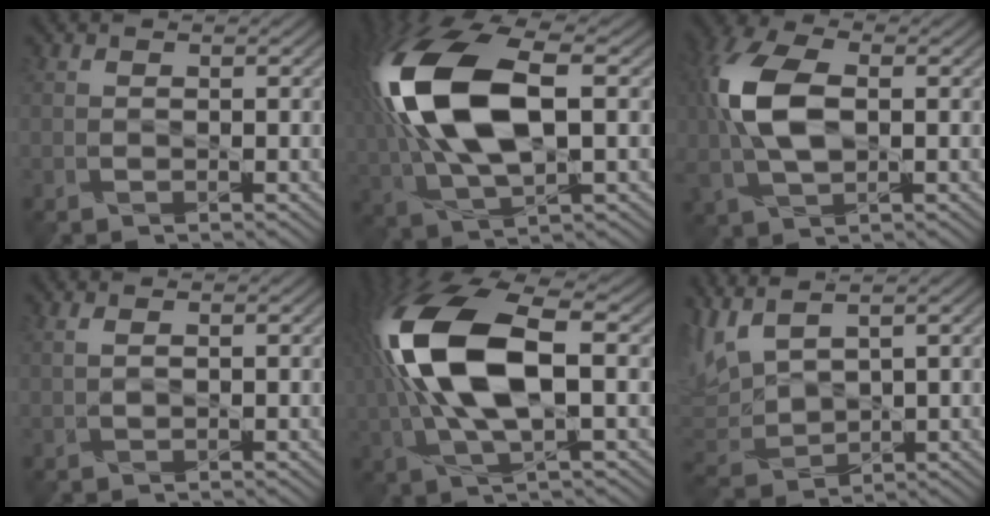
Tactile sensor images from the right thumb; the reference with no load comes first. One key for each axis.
{"total": 17.0, "fx": 1.8, "fy": 8.3, "fz": 14.7, "tx": -0.342, "ty": 0.013, "tz": 0.026}
{"total": 10.1, "fx": 0.7, "fy": 5.4, "fz": 8.5, "tx": -0.212, "ty": 0.011, "tz": 0.006}
{"total": 1.1, "fx": 0.6, "fy": 0.2, "fz": 0.9, "tx": -0.026, "ty": 0.002, "tz": 0.014}
{"total": 15.3, "fx": 1.0, "fy": 6.8, "fz": 13.7, "tx": -0.333, "ty": 0.016, "tz": 0.017}
{"total": 7.6, "fx": 4.1, "fy": 3.0, "fz": 5.7, "tx": -0.175, "ty": 0.013, "tz": 0.083}